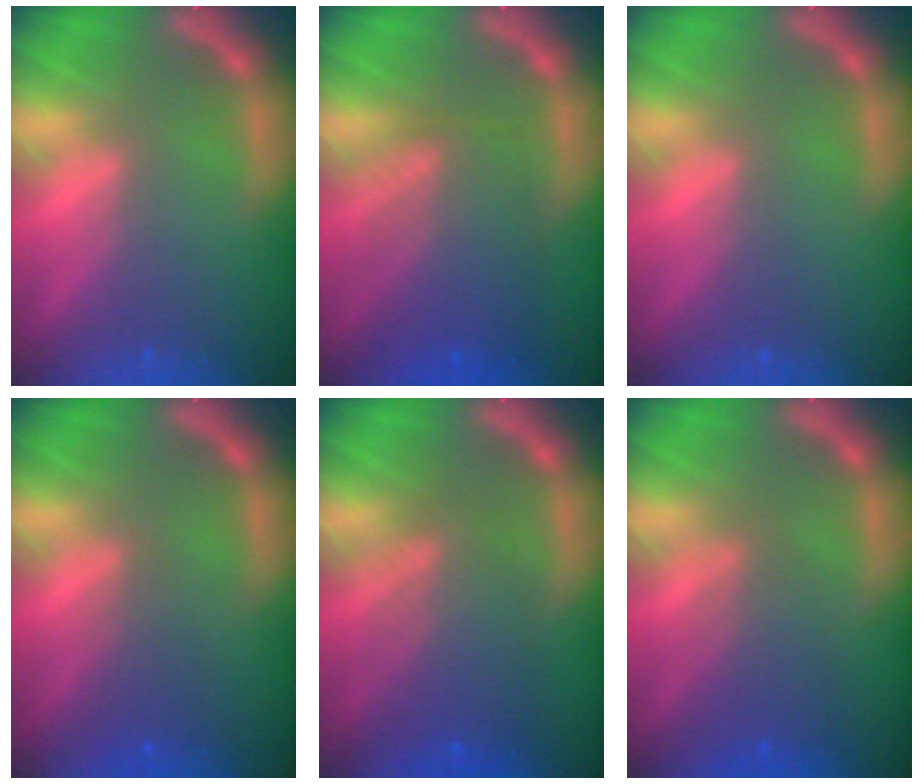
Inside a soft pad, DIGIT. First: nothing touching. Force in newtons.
{"total": 6.6}
{"total": 0.0}
{"total": 2.0}
{"total": 6.1}
{"total": 3.5}